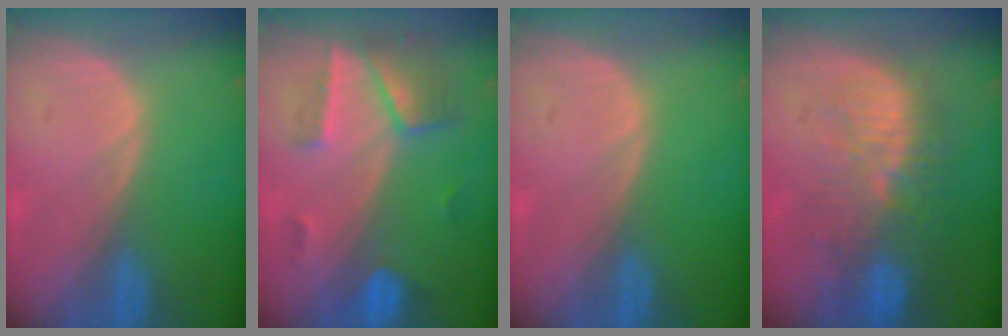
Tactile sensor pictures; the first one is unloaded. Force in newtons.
{"total": 7.2, "press": 6.3, "slide": 3.5}
{"total": 0.0}
{"total": 11.3, "press": 9.9, "slide": 5.4}